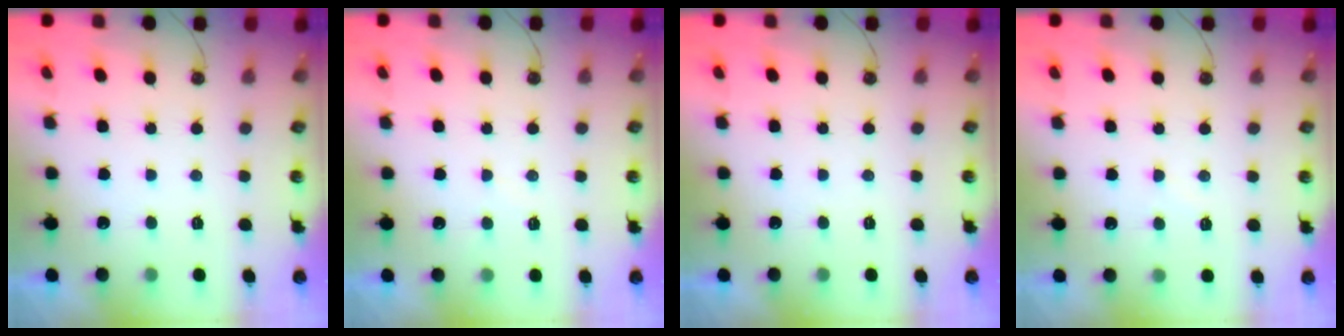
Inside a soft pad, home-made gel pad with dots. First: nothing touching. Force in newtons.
{"total": 2.8, "press": 2.8, "slide": 0.3}
{"total": 0.0}
{"total": 3.9, "press": 3.8, "slide": 0.5}